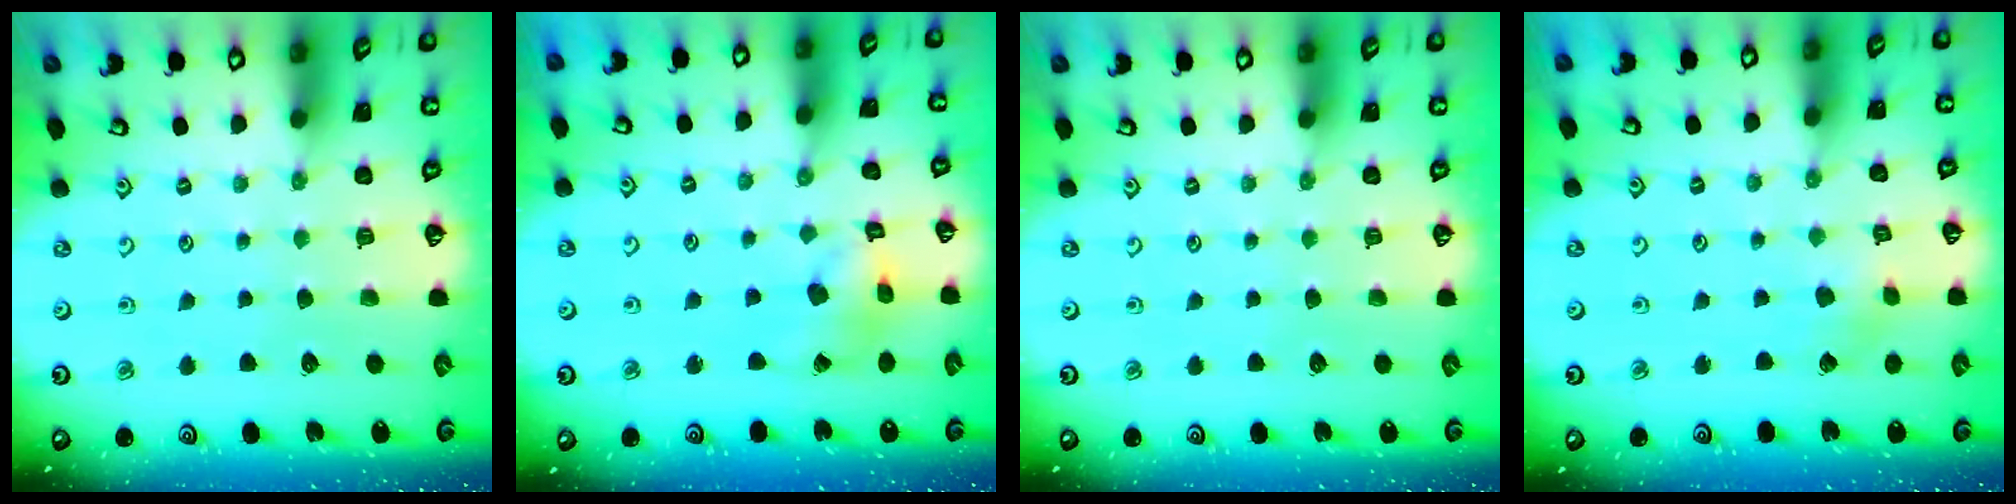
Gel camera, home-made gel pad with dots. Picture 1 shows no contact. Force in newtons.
{"total": 8.3, "press": 8.3, "slide": 0.9}
{"total": 0.0}
{"total": 2.1, "press": 2.1, "slide": 0.2}